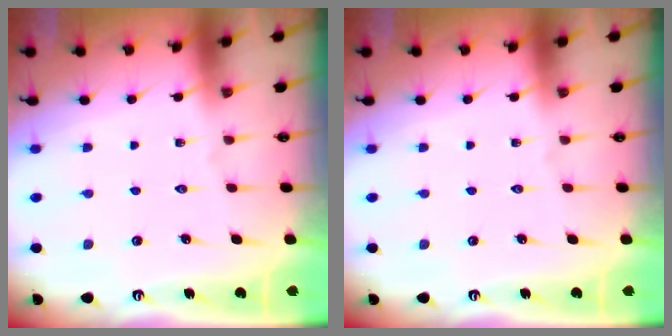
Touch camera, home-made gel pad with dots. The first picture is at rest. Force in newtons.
{"total": 0.0}